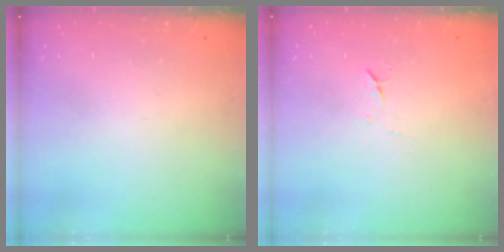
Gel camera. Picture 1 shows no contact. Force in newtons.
{"total": 4.6, "press": 4.6, "slide": 0.7}